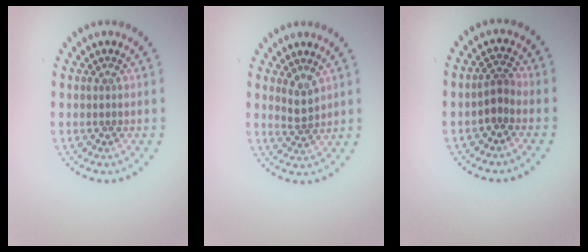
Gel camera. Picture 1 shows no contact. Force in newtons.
{"total": 1.8, "press": 1.3, "slide": 1.2}
{"total": 1.6, "press": 1.3, "slide": 0.9}